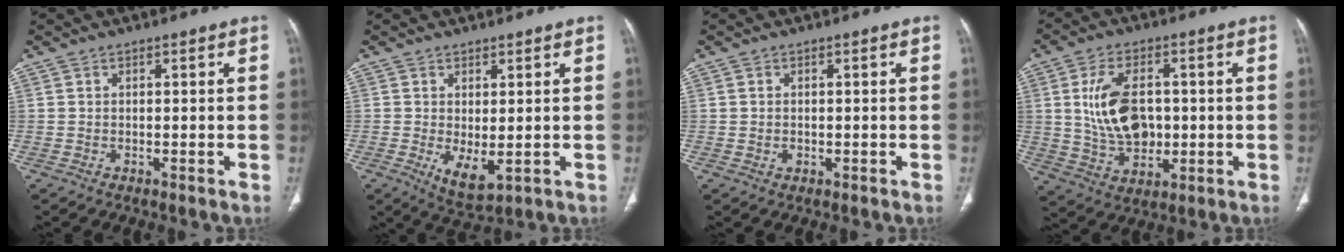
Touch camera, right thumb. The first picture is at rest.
{"total": 5.1, "force": [-0.7, 2.2, 4.6], "torque": [-0.075, -0.018, 0.002]}
{"total": 1.0, "force": [-0.1, 0.8, 0.6], "torque": [-0.010, 0.001, -0.001]}
{"total": 12.5, "force": [1.1, 8.0, 9.5], "torque": [-0.156, -0.004, 0.032]}